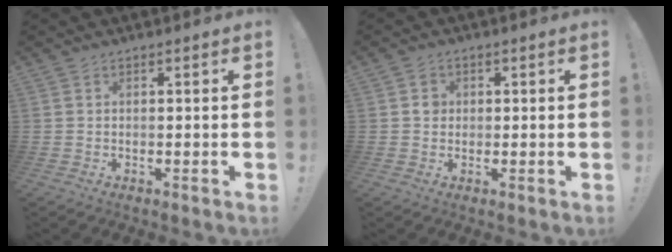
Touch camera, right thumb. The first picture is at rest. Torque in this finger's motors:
{"motor_torque": [0.63, 0.45, 0.19, 0.00, 0.00]}